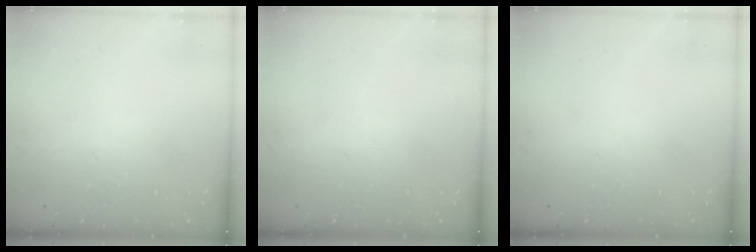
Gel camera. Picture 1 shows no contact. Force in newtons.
{"total": 0.0}
{"total": 0.0}